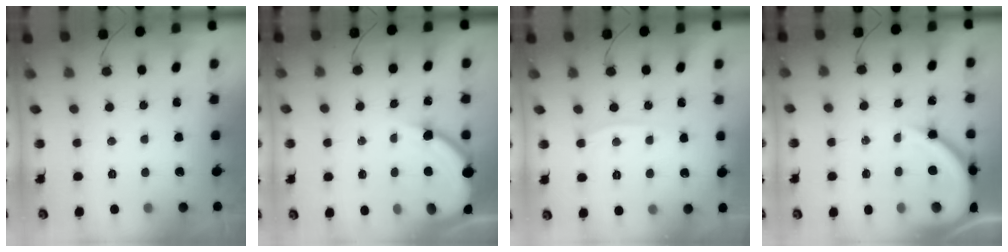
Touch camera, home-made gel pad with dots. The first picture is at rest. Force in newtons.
{"total": 11.2, "press": 11.1, "slide": 1.2}
{"total": 7.0, "press": 6.9, "slide": 1.0}
{"total": 13.1, "press": 13.0, "slide": 1.6}